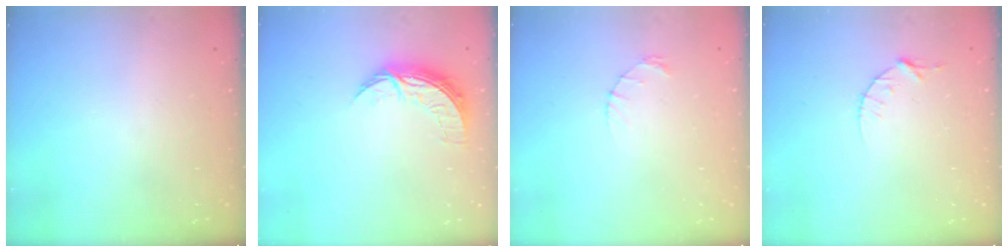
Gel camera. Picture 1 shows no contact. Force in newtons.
{"total": 7.5, "press": 7.5, "slide": 0.5}
{"total": 1.2, "press": 1.1, "slide": 0.2}
{"total": 3.8, "press": 3.7, "slide": 0.5}